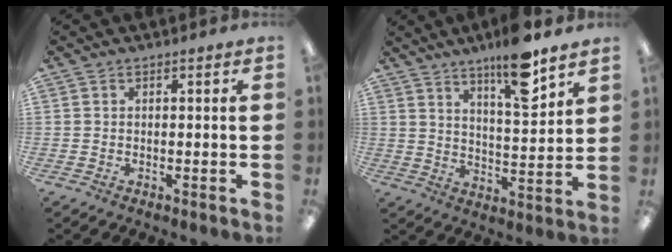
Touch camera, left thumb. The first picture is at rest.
{"total": 13.1, "force": [9.8, 2.9, 8.3], "torque": [-0.120, -0.059, 0.160]}